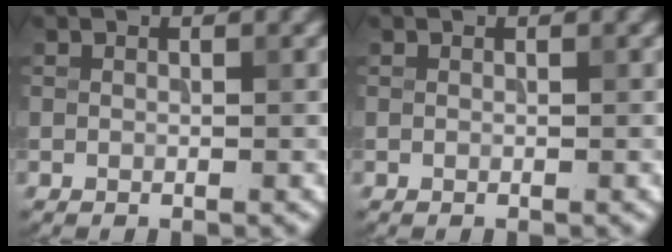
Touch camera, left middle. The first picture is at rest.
{"total": 0.0}